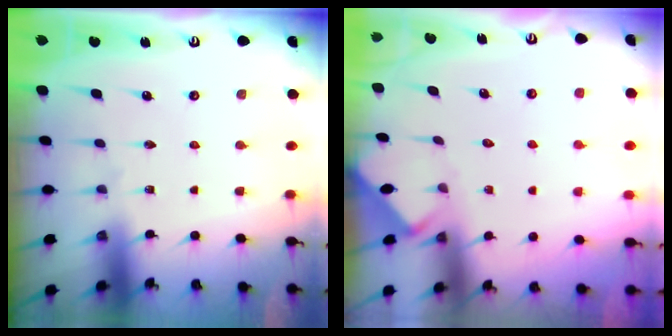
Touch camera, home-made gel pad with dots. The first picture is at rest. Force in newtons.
{"total": 3.4, "press": 3.4, "slide": 0.4}